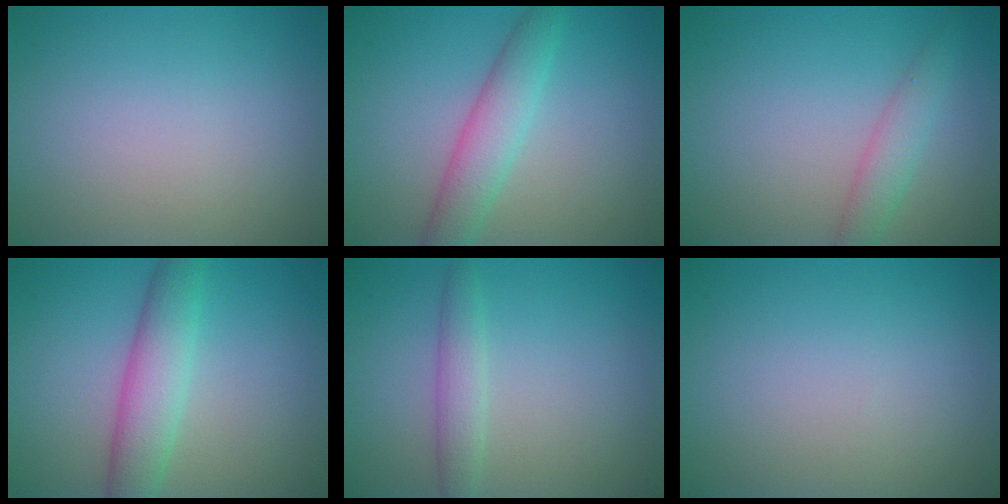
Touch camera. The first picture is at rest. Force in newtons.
{"total": 3.8, "press": 3.8, "slide": 0.1}
{"total": 2.4, "press": 2.4, "slide": 0.1}
{"total": 4.6, "press": 4.6, "slide": 0.0}
{"total": 2.2, "press": 2.2, "slide": 0.0}
{"total": 0.0}